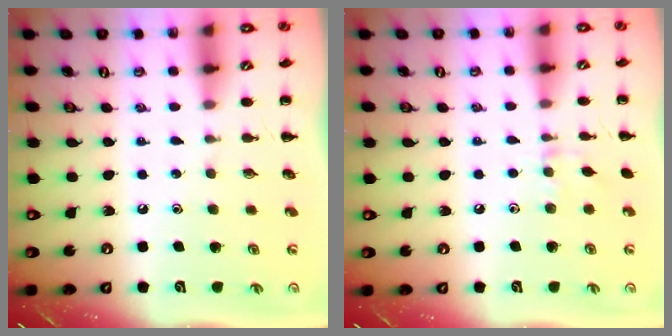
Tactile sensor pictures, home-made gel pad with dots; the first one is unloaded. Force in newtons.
{"total": 5.0, "press": 4.9, "slide": 1.2}